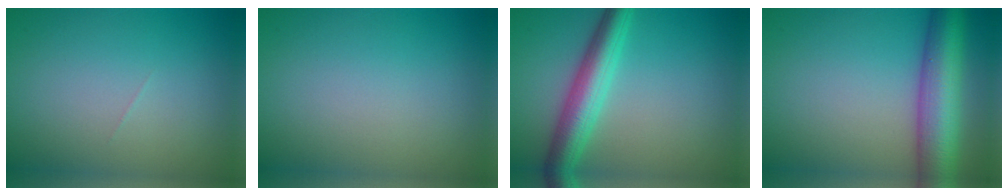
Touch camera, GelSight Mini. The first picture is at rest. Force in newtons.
{"total": 0.0}
{"total": 5.1, "press": 5.1, "slide": 0.1}
{"total": 7.9, "press": 7.9, "slide": 0.2}